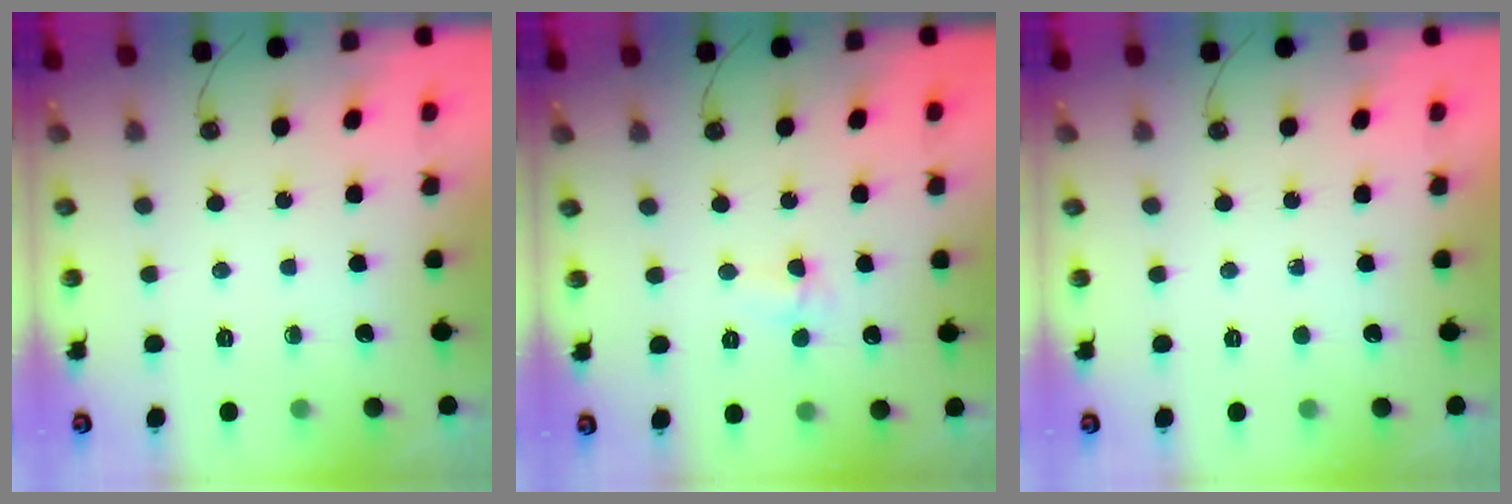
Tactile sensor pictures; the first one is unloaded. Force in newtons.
{"total": 3.8, "press": 2.2, "slide": 3.1}
{"total": 0.0}